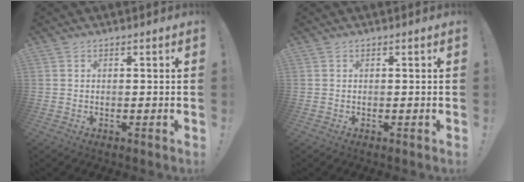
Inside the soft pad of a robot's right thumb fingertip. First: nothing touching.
{"total": 0.0}